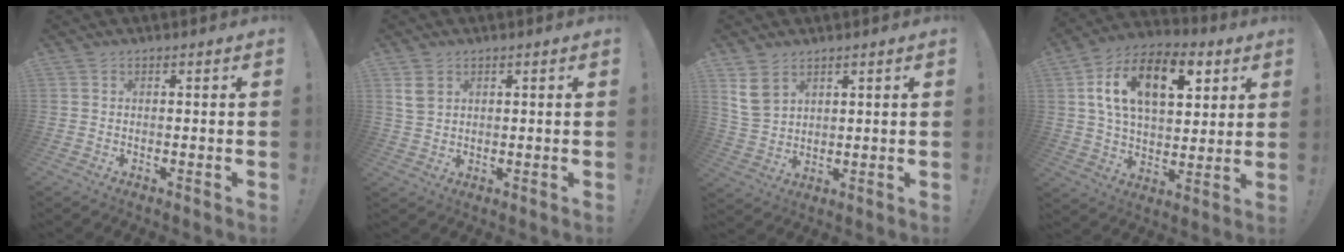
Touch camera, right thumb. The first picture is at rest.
{"total": 4.2, "force": [2.4, 2.8, 2.1], "torque": [-0.030, -0.006, 0.045]}
{"total": 7.5, "force": [4.6, 4.9, 3.4], "torque": [-0.054, -0.015, 0.091]}
{"total": 19.2, "force": [7.3, 11.2, 13.7], "torque": [-0.210, -0.017, 0.125]}